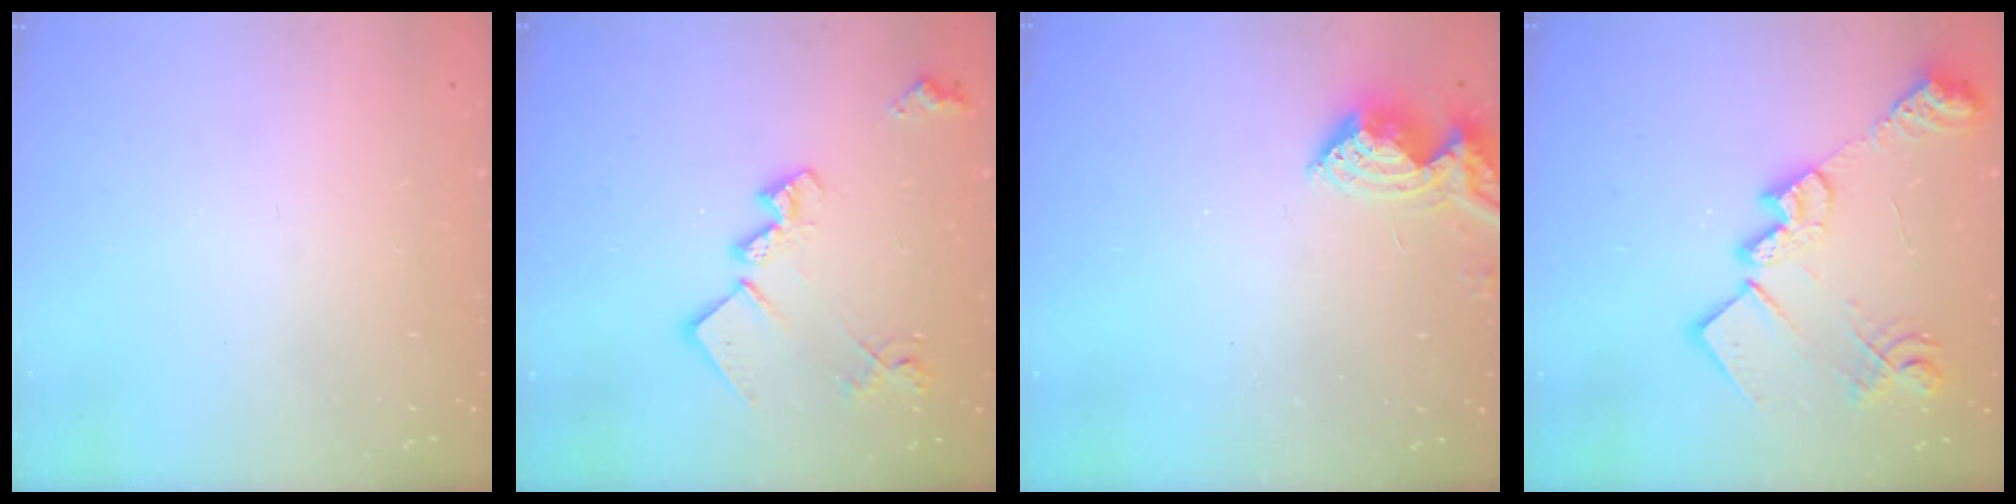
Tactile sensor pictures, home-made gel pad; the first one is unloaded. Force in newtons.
{"total": 17.1, "press": 17.1, "slide": 0.8}
{"total": 8.2, "press": 8.2, "slide": 0.8}
{"total": 21.1, "press": 21.1, "slide": 1.0}